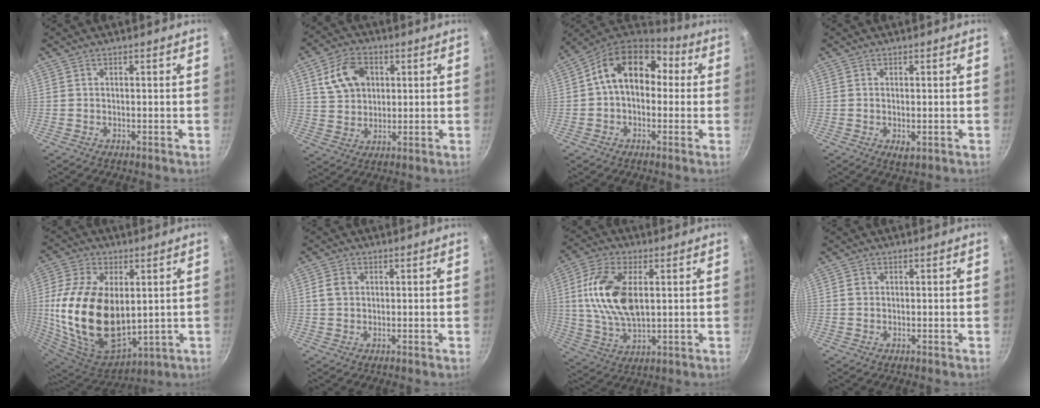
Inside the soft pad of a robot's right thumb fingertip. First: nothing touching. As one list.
[{"total": 10.2, "force": [3.2, 7.6, 6.1], "torque": [-0.091, 0.002, 0.054]}, {"total": 14.6, "force": [2.1, 10.4, 10.0], "torque": [-0.123, 0.036, 0.012]}, {"total": 2.2, "force": [-0.5, 1.2, 1.8], "torque": [-0.032, -0.008, -0.004]}, {"total": 24.6, "force": [1.5, 14.9, 19.5], "torque": [-0.374, -0.018, 0.045]}, {"total": 3.0, "force": [0.5, 2.5, 1.6], "torque": [-0.020, 0.004, 0.007]}, {"total": 14.5, "force": [2.5, 7.7, 12.0], "torque": [-0.226, -0.001, 0.048]}, {"total": 1.3, "force": [0.2, 1.2, 0.5], "torque": [-0.005, 0.005, 0.001]}]